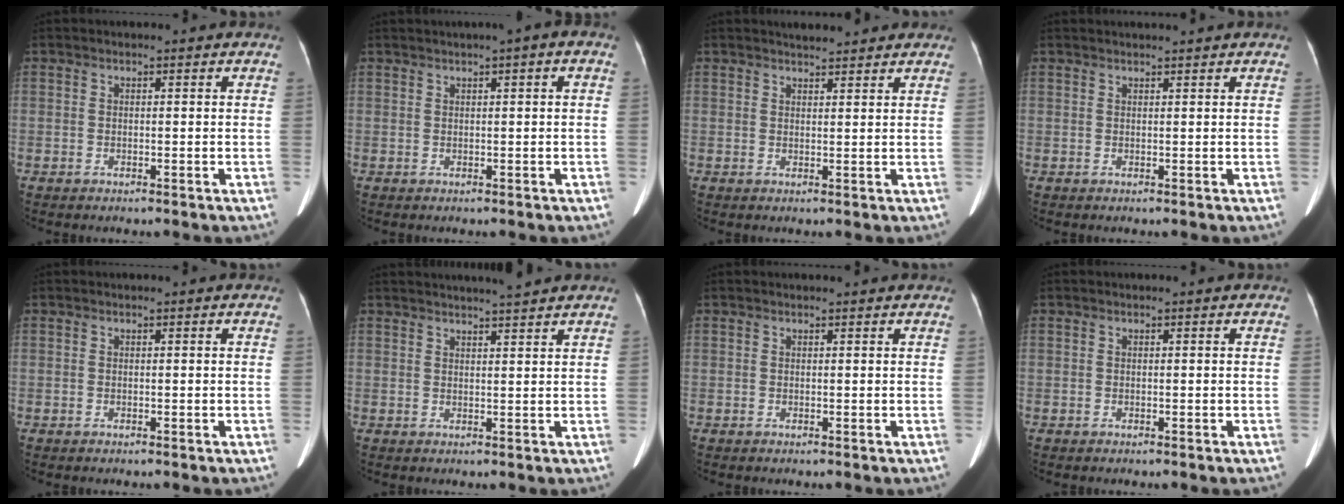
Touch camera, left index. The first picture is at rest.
{"total": 2.4, "force": [0.8, 0.0, 2.3], "torque": [-0.037, 0.011, 0.011]}
{"total": 4.6, "force": [4.2, 0.9, 1.5], "torque": [-0.023, 0.016, 0.051]}
{"total": 2.7, "force": [2.5, -0.4, 0.9], "torque": [-0.013, 0.019, 0.038]}
{"total": 0.0}
{"total": 6.2, "force": [5.6, -0.9, 2.4], "torque": [-0.035, 0.009, 0.072]}
{"total": 1.7, "force": [1.7, -0.1, 0.4], "torque": [-0.012, 0.011, 0.021]}
{"total": 0.0}